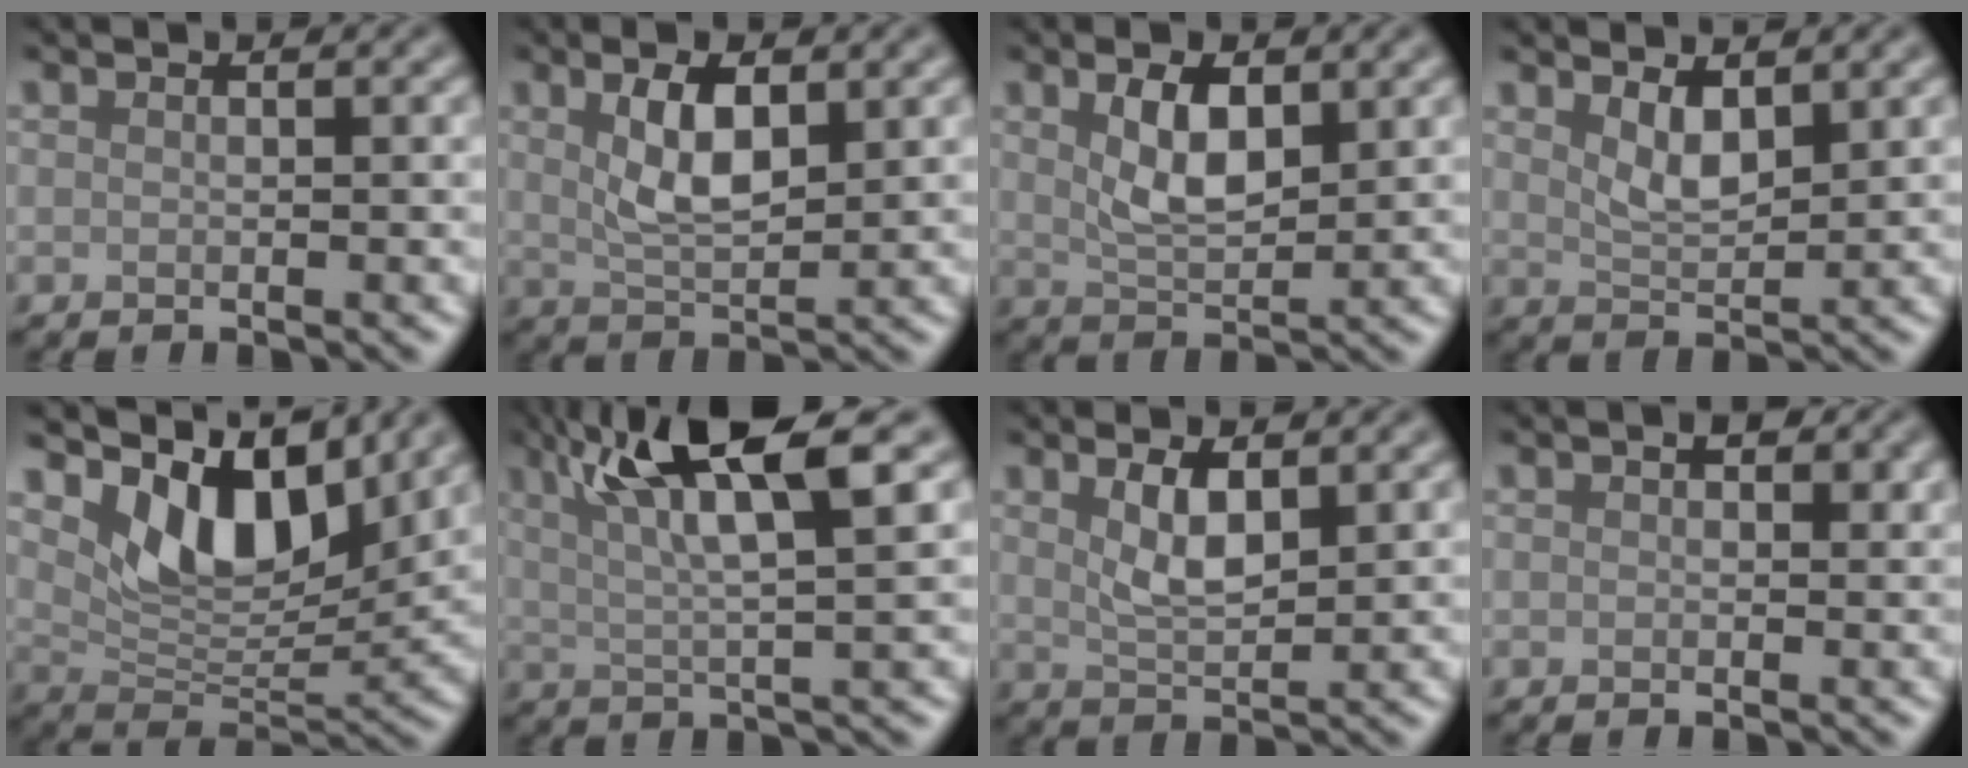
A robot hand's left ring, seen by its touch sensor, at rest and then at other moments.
{"total": 4.7, "force": [1.6, 1.9, 4.0], "torque": [-0.083, 0.001, 0.031]}
{"total": 4.3, "force": [1.5, 2.0, 3.5], "torque": [-0.073, 0.000, 0.031]}
{"total": 2.7, "force": [1.6, 1.0, 1.9], "torque": [-0.040, -0.009, 0.035]}
{"total": 8.2, "force": [4.7, 4.0, 5.3], "torque": [-0.093, -0.008, 0.082]}
{"total": 9.4, "force": [4.0, 1.9, 8.4], "torque": [-0.143, 0.014, 0.070]}
{"total": 3.4, "force": [1.5, 1.2, 2.8], "torque": [-0.058, -0.003, 0.031]}
{"total": 1.7, "force": [0.6, 0.9, 1.3], "torque": [-0.012, 0.001, 0.007]}